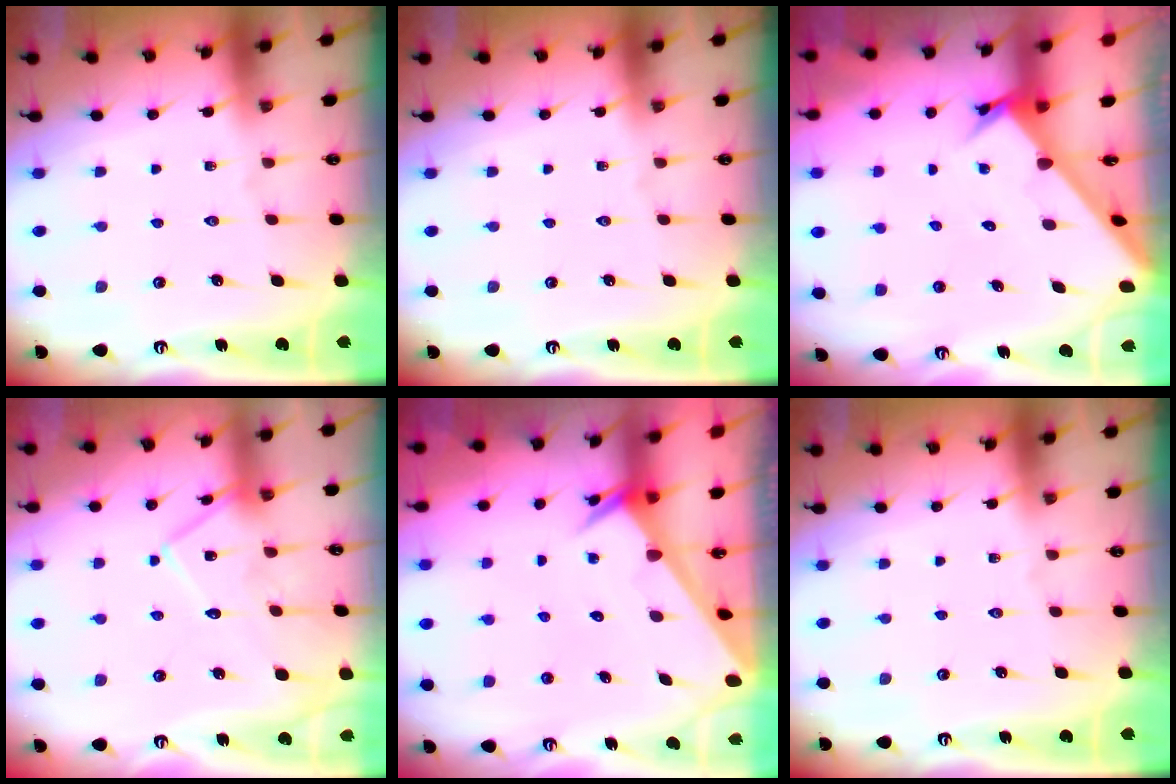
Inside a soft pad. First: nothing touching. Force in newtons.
{"total": 0.0}
{"total": 2.7, "press": 2.7, "slide": 0.3}
{"total": 13.4, "press": 13.4, "slide": 0.5}
{"total": 2.4, "press": 2.4, "slide": 0.0}
{"total": 0.0}